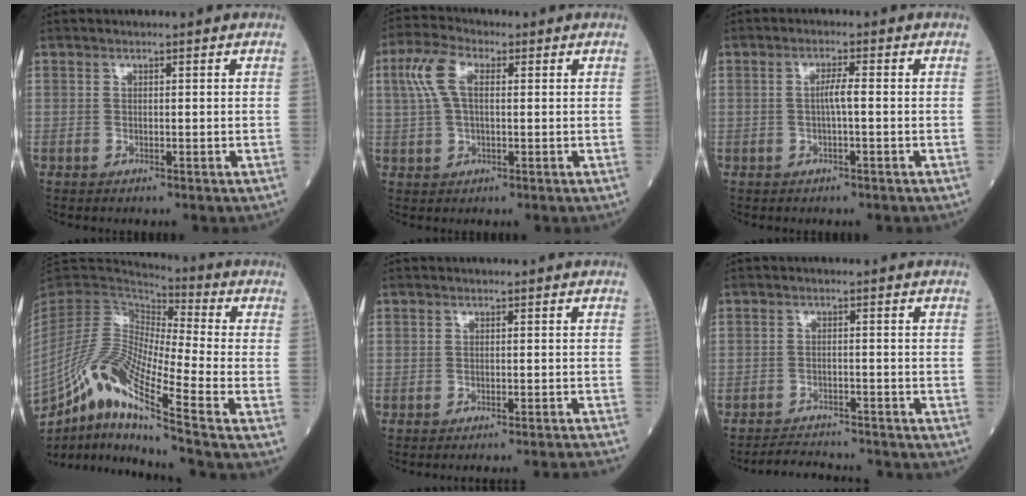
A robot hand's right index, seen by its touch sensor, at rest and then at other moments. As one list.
[{"total": 6.5, "force": [1.6, 2.9, 5.6], "torque": [-0.137, 0.024, 0.034]}, {"total": 2.3, "force": [-0.2, 0.0, 2.3], "torque": [-0.041, 0.001, -0.003]}, {"total": 17.1, "force": [-10.5, 0.0, 13.5], "torque": [-0.270, -0.018, -0.194]}, {"total": 10.2, "force": [-9.9, -1.4, 2.1], "torque": [-0.005, -0.013, -0.111]}, {"total": 8.0, "force": [-8.0, 0.7, 1.0], "torque": [-0.011, 0.003, -0.117]}]